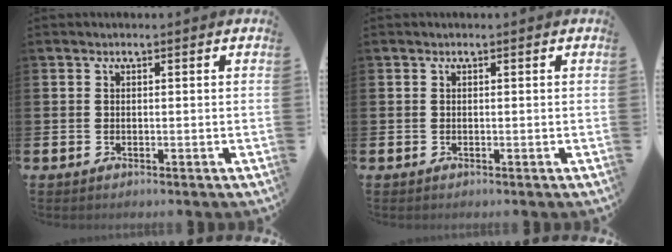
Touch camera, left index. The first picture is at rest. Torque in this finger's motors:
{"motor_torque": [-0.02, 0.03, 0.00, 0.01]}